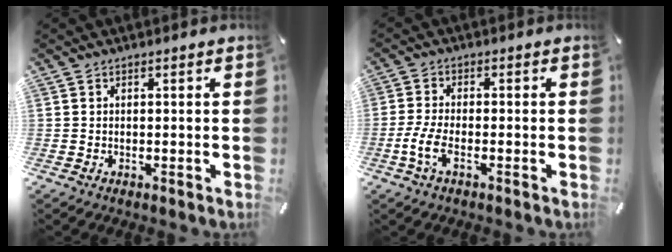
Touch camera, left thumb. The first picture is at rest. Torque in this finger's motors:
{"motor_torque": [-0.01, 0.10, 0.10, 0.04, 0.14]}